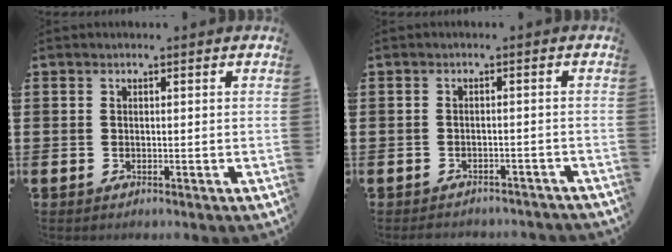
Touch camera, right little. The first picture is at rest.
{"total": 1.4, "force": [-1.4, 0.1, 0.0], "torque": [-0.005, 0.003, -0.031]}